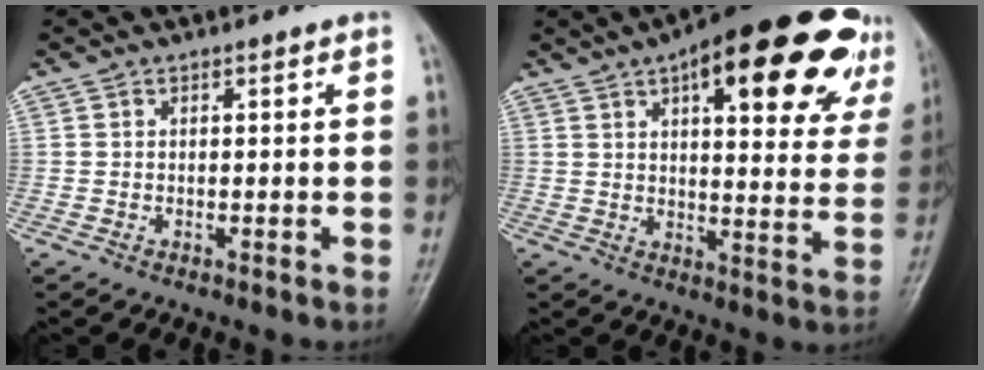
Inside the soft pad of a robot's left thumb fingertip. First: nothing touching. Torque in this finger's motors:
{"motor_torque": [0.84, 0.83, 1.59, -1.18, 0.11]}